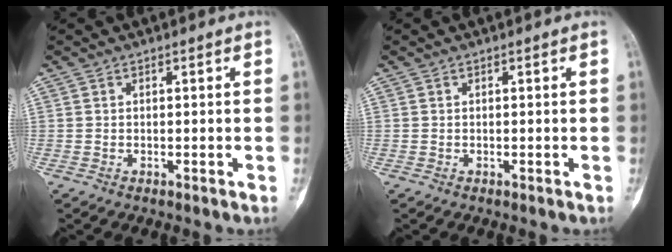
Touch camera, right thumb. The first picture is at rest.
{"total": 0.0}